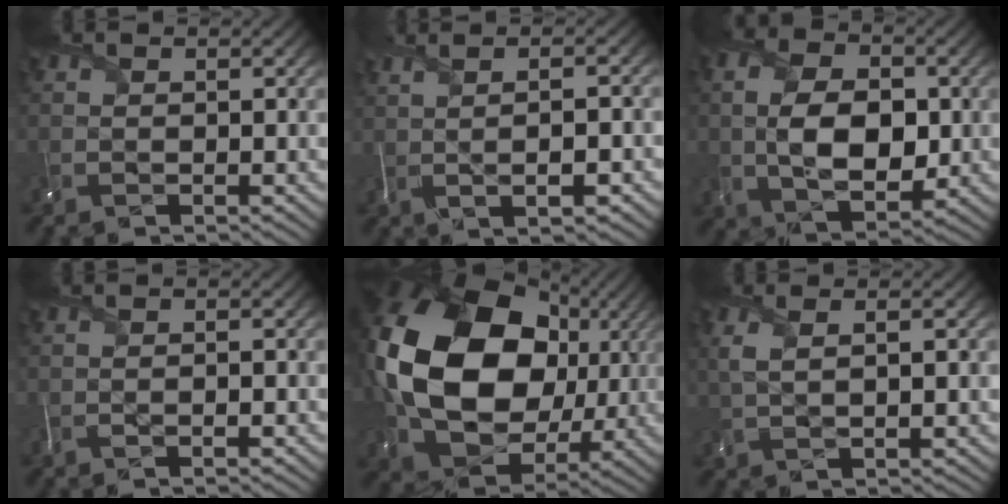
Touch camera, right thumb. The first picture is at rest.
{"total": 6.2, "force": [0.4, 1.8, 6.0], "torque": [-0.068, 0.024, -0.006]}
{"total": 9.1, "force": [-0.6, 5.4, 7.2], "torque": [-0.145, -0.008, -0.015]}
{"total": 1.6, "force": [-1.0, 0.4, 1.2], "torque": [-0.010, -0.005, -0.013]}
{"total": 20.1, "force": [2.1, 15.2, 13.0], "torque": [-0.302, -0.019, 0.061]}
{"total": 3.6, "force": [0.5, 0.9, 3.4], "torque": [-0.078, 0.001, 0.013]}